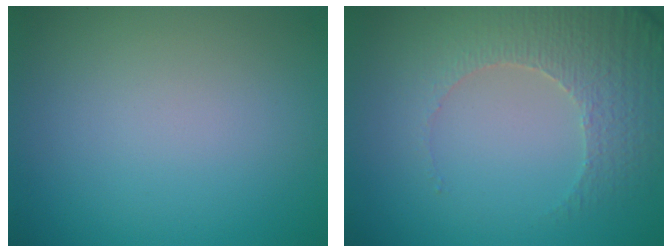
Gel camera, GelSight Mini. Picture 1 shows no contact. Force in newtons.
{"total": 3.8, "press": 3.6, "slide": 1.2}